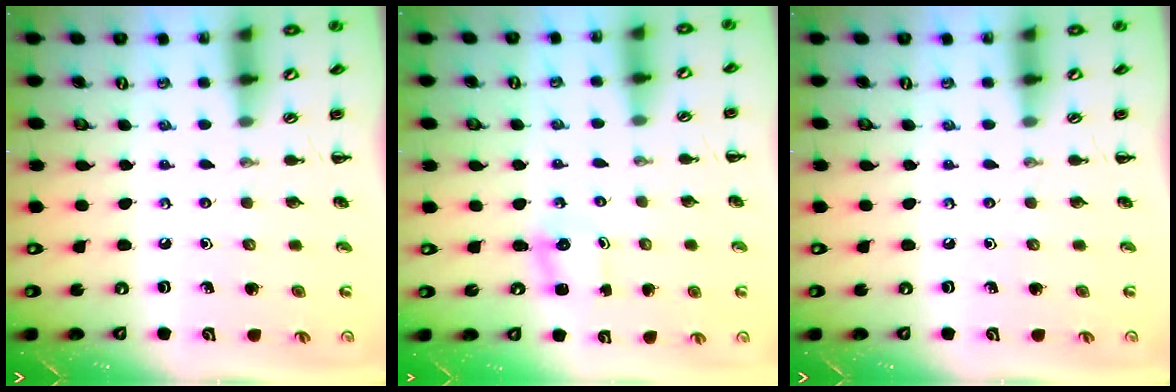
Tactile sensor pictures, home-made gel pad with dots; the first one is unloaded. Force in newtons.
{"total": 1.3, "press": 1.2, "slide": 0.3}
{"total": 0.0}